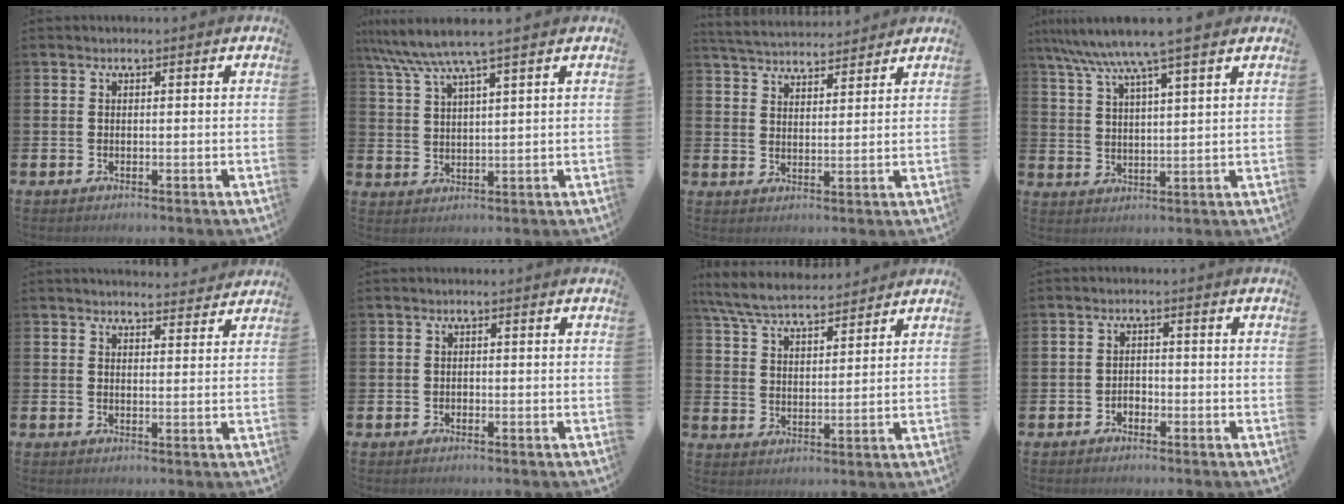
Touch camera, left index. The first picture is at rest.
{"total": 6.4, "force": [5.2, 0.1, 3.7], "torque": [-0.084, -0.018, 0.091]}
{"total": 4.8, "force": [4.7, 0.8, 0.3], "torque": [-0.020, -0.026, 0.085]}
{"total": 8.5, "force": [7.4, 0.0, 4.1], "torque": [-0.100, -0.029, 0.130]}
{"total": 3.1, "force": [3.1, 0.4, 0.2], "torque": [0.006, -0.021, 0.053]}
{"total": 0.6, "force": [-0.4, 0.4, 0.0], "torque": [-0.001, 0.003, -0.010]}
{"total": 6.9, "force": [6.6, 1.3, 1.8], "torque": [-0.057, -0.028, 0.119]}
{"total": 1.5, "force": [-1.2, 0.9, 0.2], "torque": [-0.008, 0.003, -0.026]}